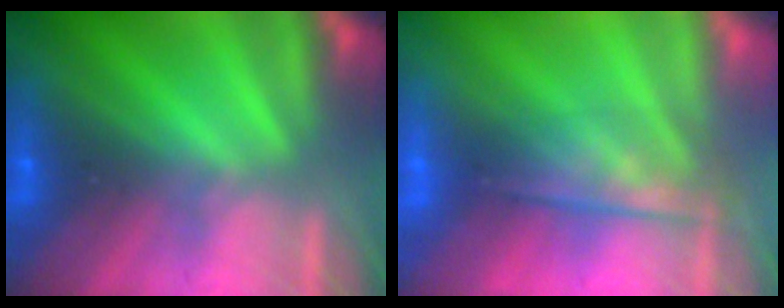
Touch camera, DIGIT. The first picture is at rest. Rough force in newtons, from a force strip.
{"total": 4.4}